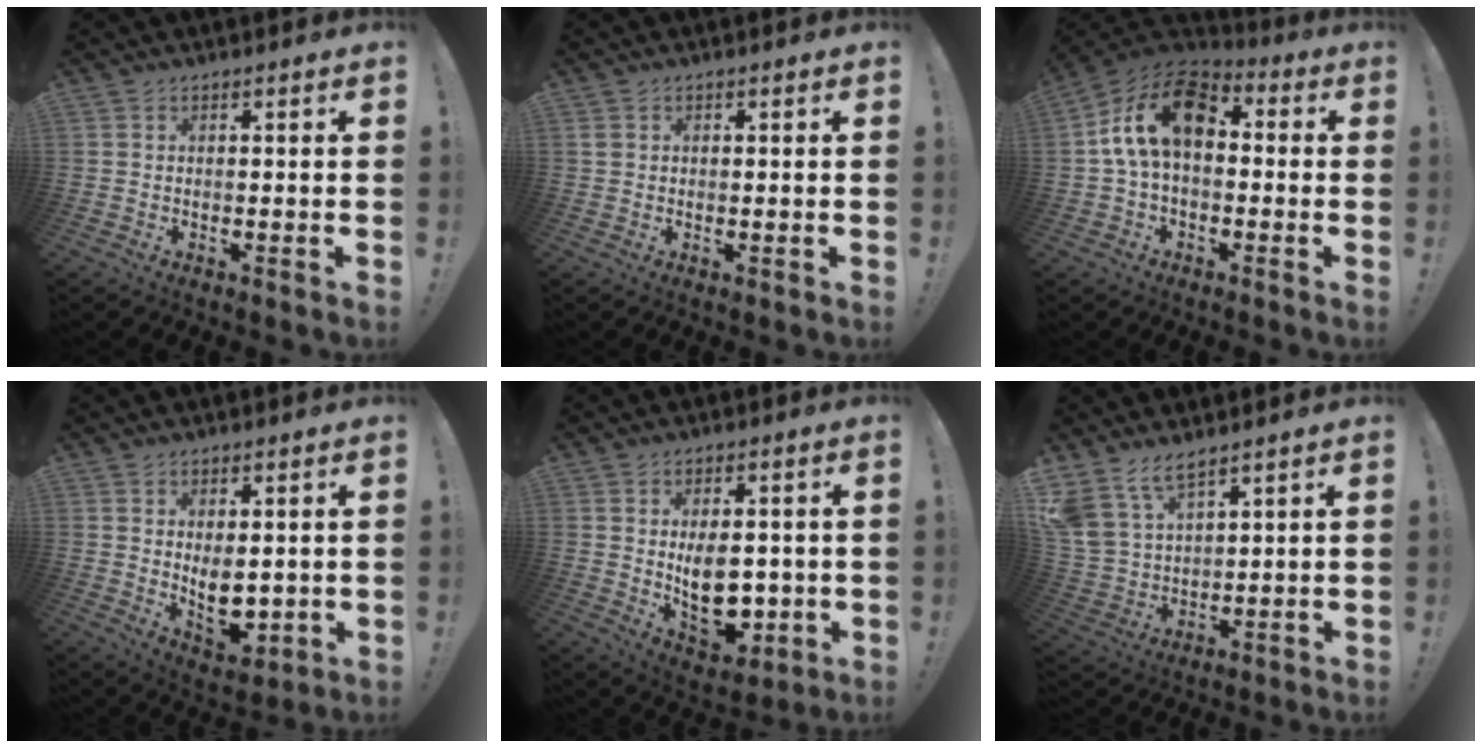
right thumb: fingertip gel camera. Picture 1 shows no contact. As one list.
[{"total": 1.2, "force": [0.5, 0.9, 0.6], "torque": [-0.007, 0.001, 0.008]}, {"total": 16.1, "force": [3.0, 9.5, 12.6], "torque": [-0.222, 0.010, 0.056]}, {"total": 7.9, "force": [1.0, 4.6, 6.3], "torque": [-0.082, -0.023, 0.022]}, {"total": 12.1, "force": [-0.2, 7.7, 9.3], "torque": [-0.135, -0.008, 0.004]}, {"total": 10.3, "force": [8.0, 4.5, 4.7], "torque": [-0.122, -0.042, 0.159]}]